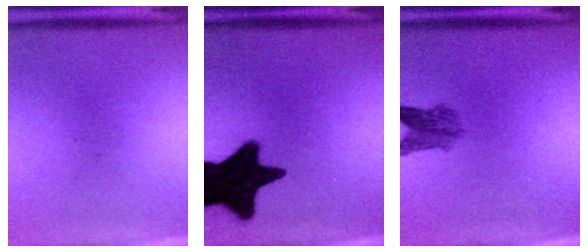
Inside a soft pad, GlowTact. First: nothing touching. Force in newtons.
{"total": 17.7}
{"total": 3.7}